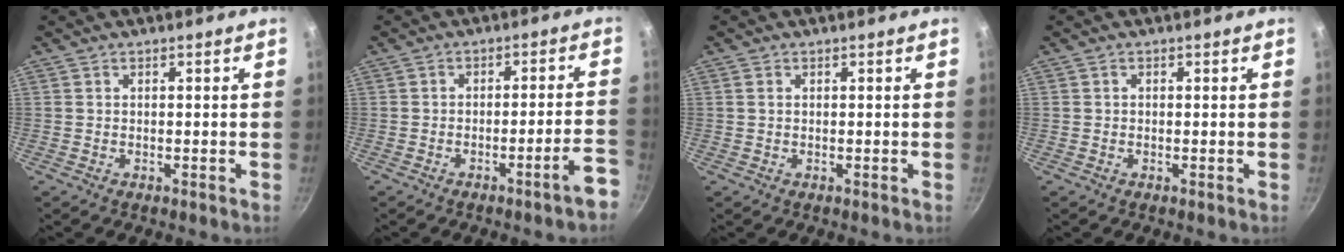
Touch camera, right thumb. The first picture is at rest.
{"total": 6.2, "force": [-4.0, 0.2, 4.7], "torque": [-0.051, 0.043, -0.047]}
{"total": 0.7, "force": [0.3, 0.4, 0.5], "torque": [-0.010, 0.001, 0.004]}
{"total": 0.0}